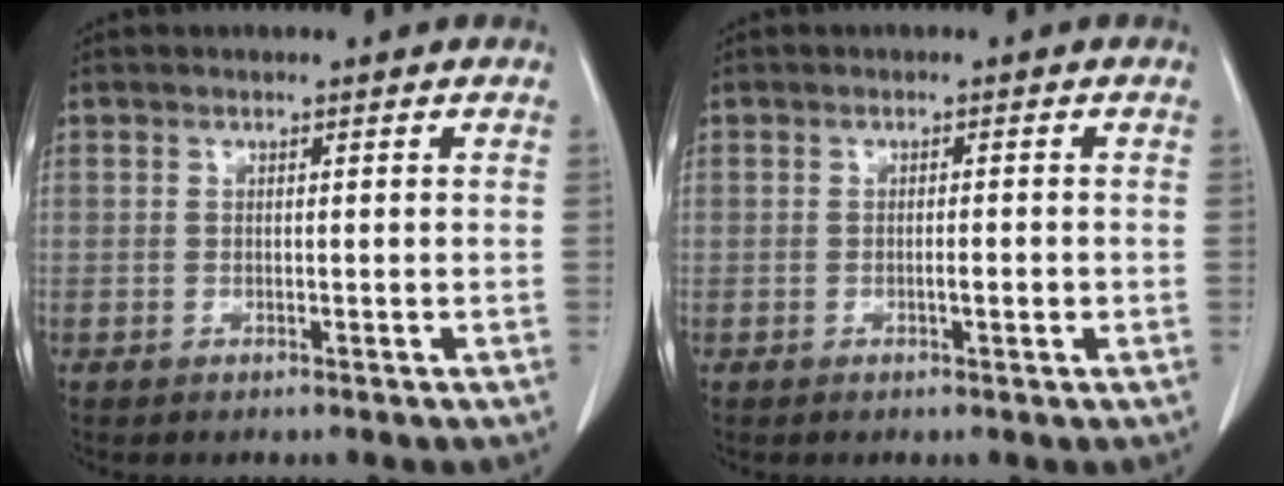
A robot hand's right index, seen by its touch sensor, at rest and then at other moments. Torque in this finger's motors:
{"motor_torque": [0.36, -0.31, 0.13, 0.04]}